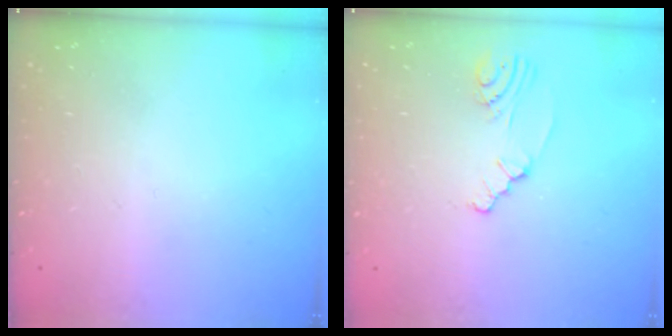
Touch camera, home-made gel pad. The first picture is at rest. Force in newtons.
{"total": 2.4, "press": 2.4, "slide": 0.4}